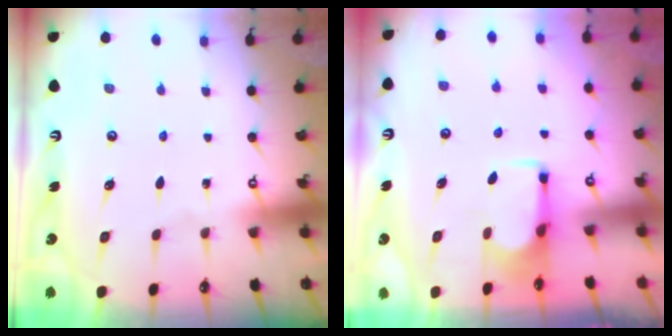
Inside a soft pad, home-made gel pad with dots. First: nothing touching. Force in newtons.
{"total": 1.7, "press": 1.6, "slide": 0.7}